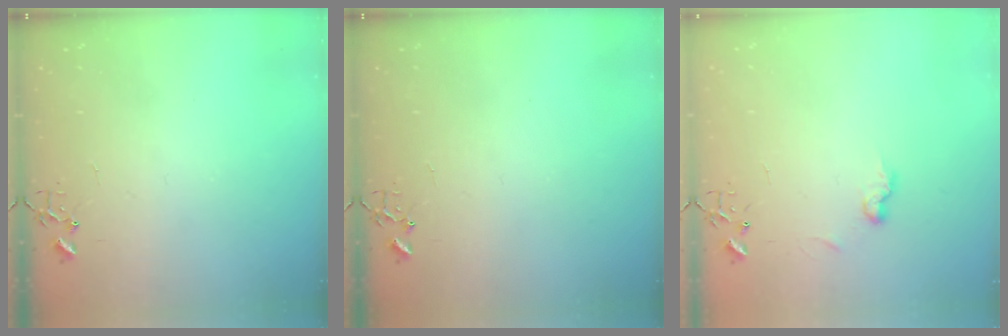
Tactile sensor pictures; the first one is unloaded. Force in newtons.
{"total": 0.0}
{"total": 6.7, "press": 6.7, "slide": 0.4}